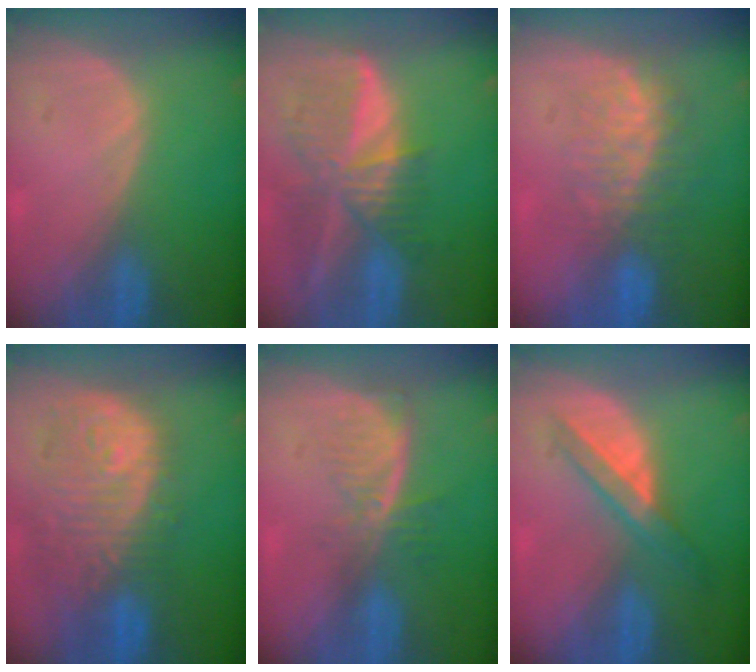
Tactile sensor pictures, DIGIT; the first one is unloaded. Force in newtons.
{"total": 9.3, "press": 8.0, "slide": 4.7}
{"total": 8.1, "press": 7.5, "slide": 3.0}
{"total": 12.0, "press": 10.7, "slide": 5.5}
{"total": 5.9, "press": 5.0, "slide": 3.1}
{"total": 5.9, "press": 5.3, "slide": 2.6}